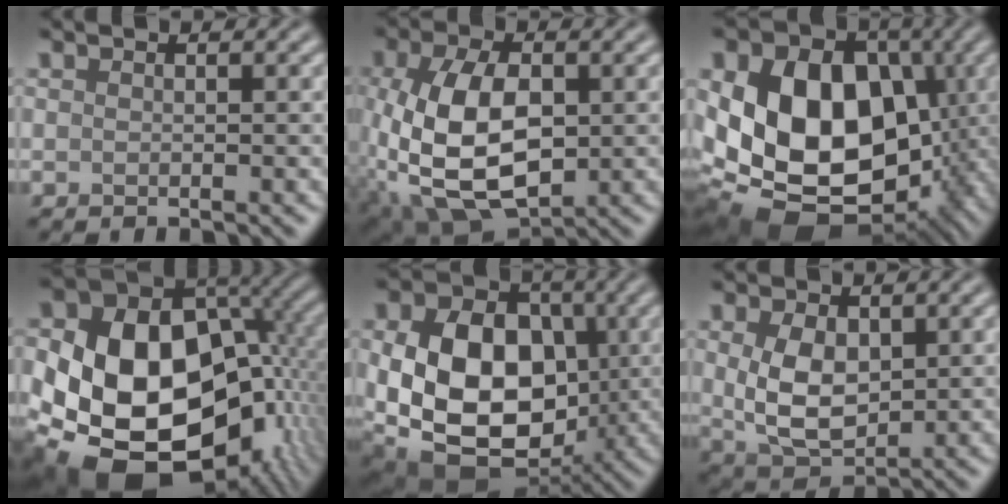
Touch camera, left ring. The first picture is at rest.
{"total": 10.8, "force": [-1.1, 6.2, 8.7], "torque": [-0.193, -0.006, -0.021]}
{"total": 17.2, "force": [-0.7, 12.6, 11.6], "torque": [-0.173, -0.002, -0.017]}
{"total": 19.5, "force": [-4.2, 13.9, 13.0], "torque": [-0.219, -0.022, -0.057]}
{"total": 14.3, "force": [-1.1, 10.3, 9.8], "torque": [-0.166, -0.016, -0.017]}
{"total": 5.6, "force": [0.7, 3.7, 4.2], "torque": [-0.089, -0.005, 0.021]}